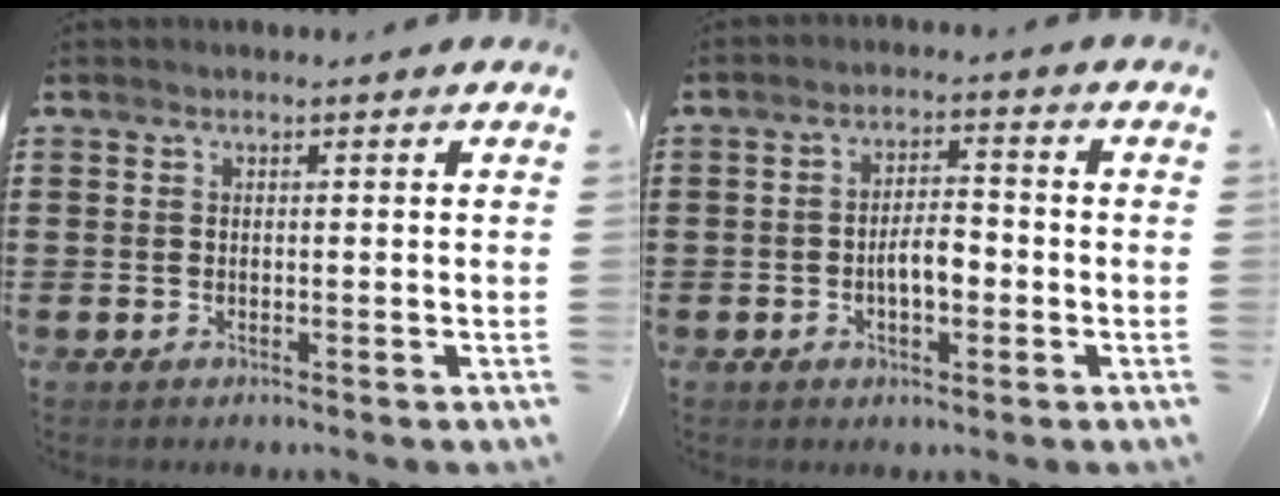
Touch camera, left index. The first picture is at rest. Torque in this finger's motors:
{"motor_torque": [0.91, 0.43, 0.20, 0.09]}